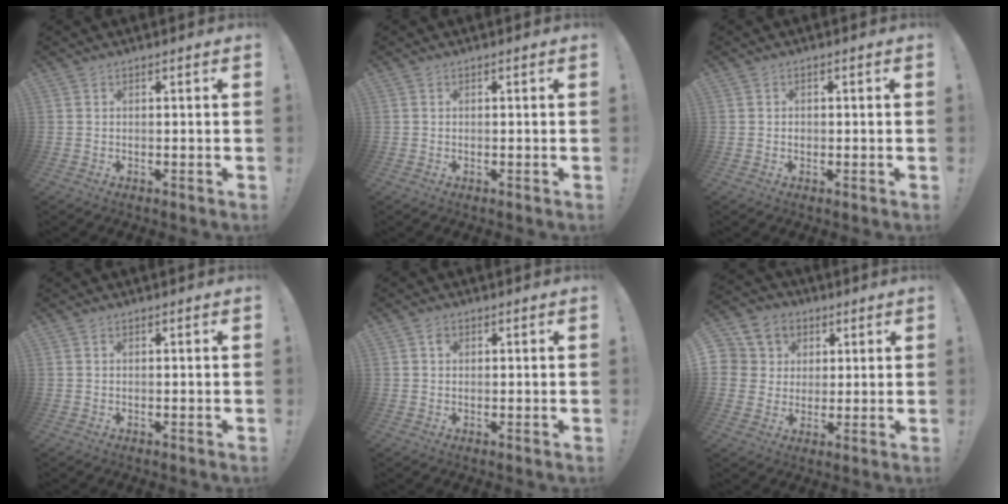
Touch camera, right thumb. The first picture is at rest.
{"total": 0.5, "force": [0.0, 0.4, -0.3], "torque": [0.007, 0.003, 0.000]}
{"total": 1.0, "force": [-0.3, 0.9, 0.3], "torque": [-0.002, 0.002, -0.006]}
{"total": 0.0}
{"total": 1.2, "force": [0.2, 1.1, 0.4], "torque": [-0.001, 0.001, 0.000]}
{"total": 8.5, "force": [2.0, 8.1, 1.9], "torque": [-0.031, -0.009, 0.047]}